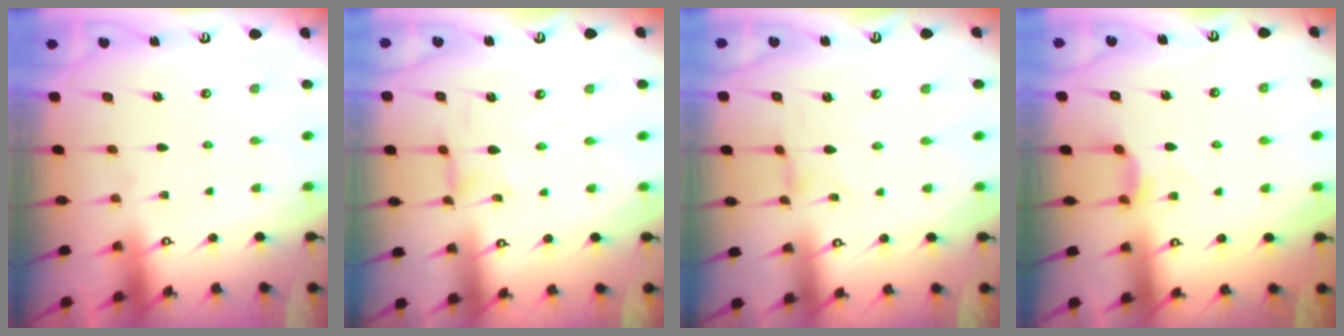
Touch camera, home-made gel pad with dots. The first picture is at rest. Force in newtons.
{"total": 0.5, "press": 0.5, "slide": 0.3}
{"total": 0.6, "press": 0.5, "slide": 0.3}
{"total": 2.8, "press": 2.8, "slide": 0.3}